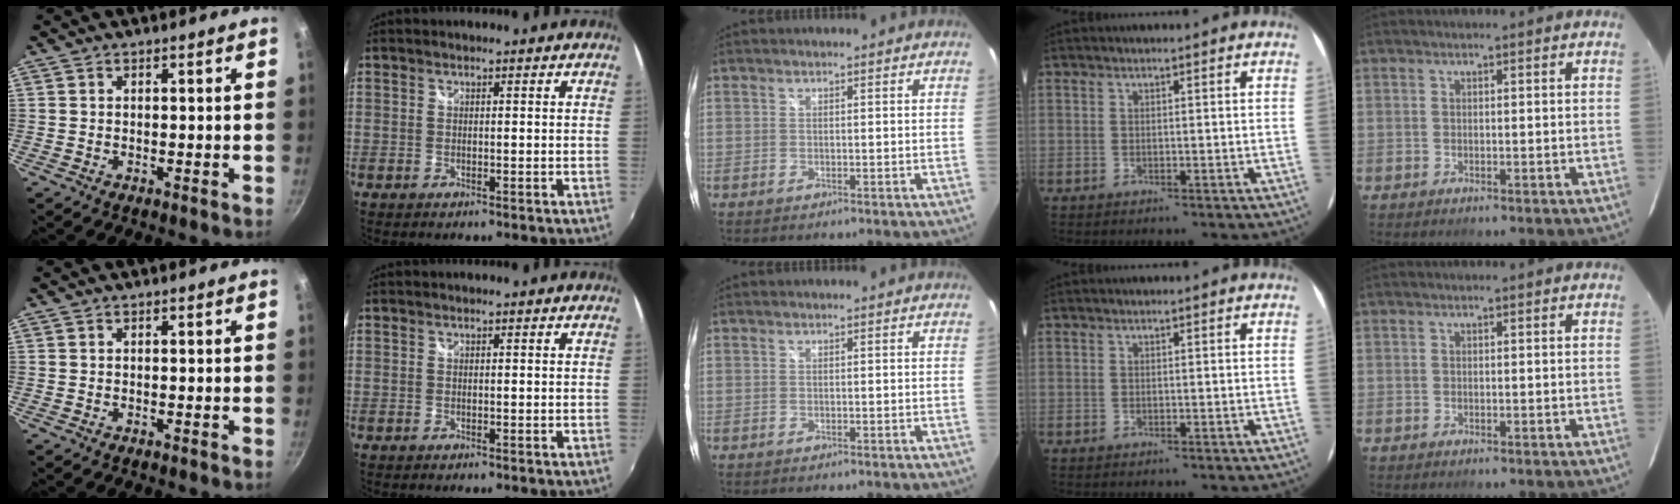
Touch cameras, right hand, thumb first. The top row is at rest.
{}